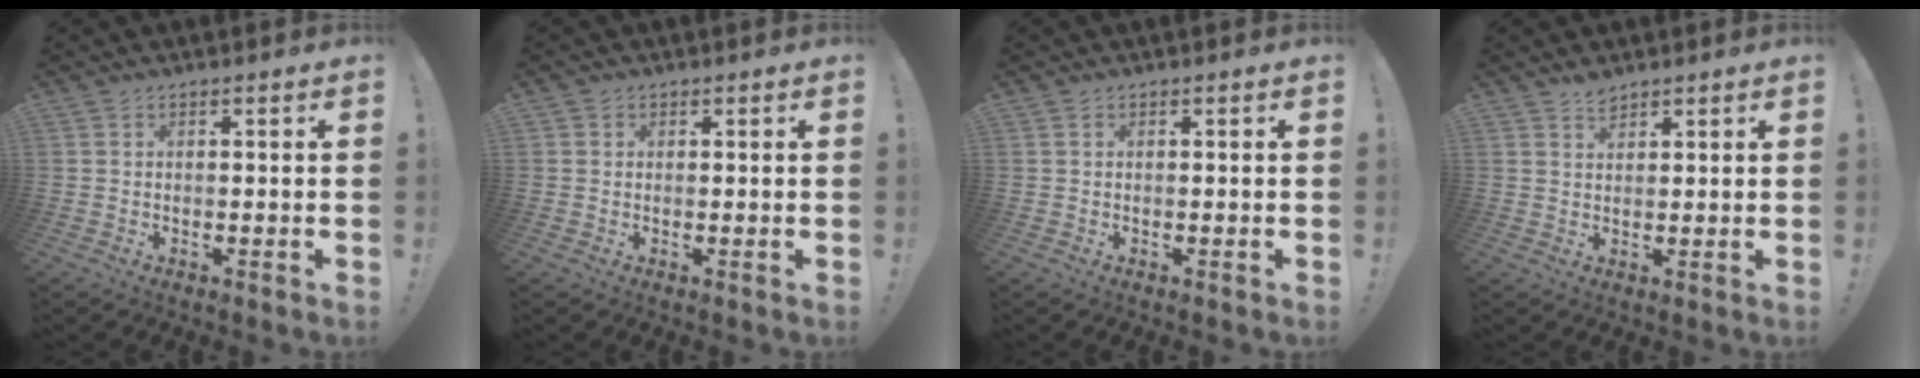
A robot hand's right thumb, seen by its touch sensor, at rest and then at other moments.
{"total": 1.1, "force": [0.5, 1.0, 0.1], "torque": [-0.001, 0.000, 0.009]}
{"total": 0.0}
{"total": 2.8, "force": [2.4, 1.0, 0.8], "torque": [0.005, -0.020, 0.041]}